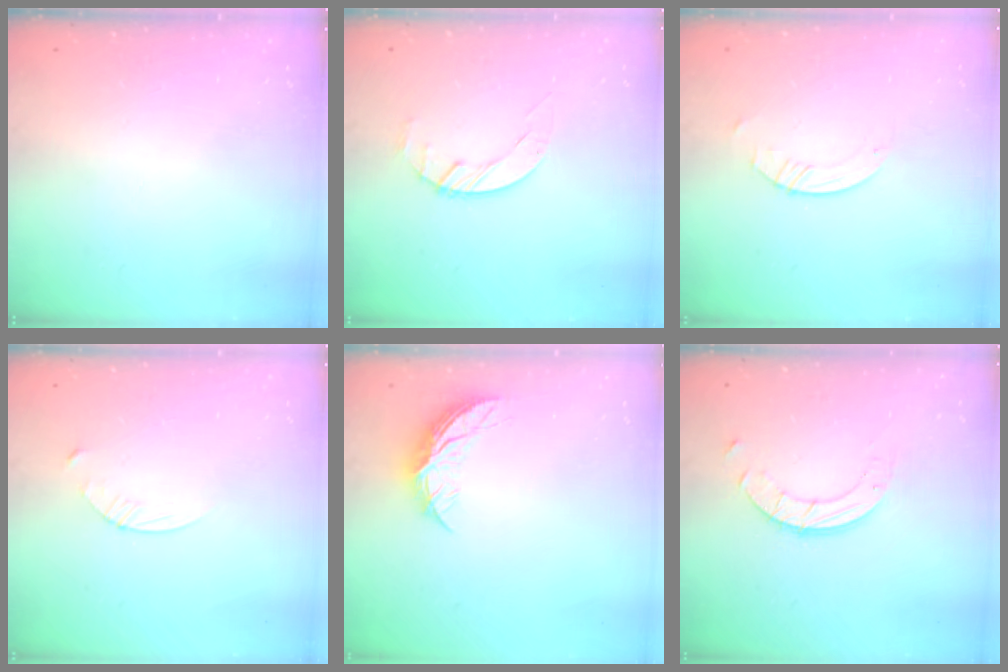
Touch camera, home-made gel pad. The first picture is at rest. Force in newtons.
{"total": 1.4, "press": 1.4, "slide": 0.2}
{"total": 0.8, "press": 0.8, "slide": 0.2}
{"total": 3.8, "press": 3.8, "slide": 0.5}
{"total": 8.8, "press": 8.8, "slide": 0.5}
{"total": 5.1, "press": 5.1, "slide": 0.3}